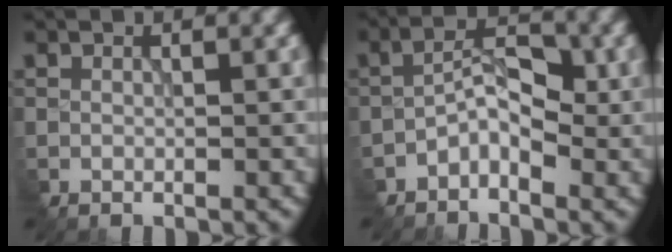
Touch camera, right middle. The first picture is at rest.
{"total": 3.4, "force": [-1.6, 1.6, 2.5], "torque": [-0.037, 0.011, -0.031]}